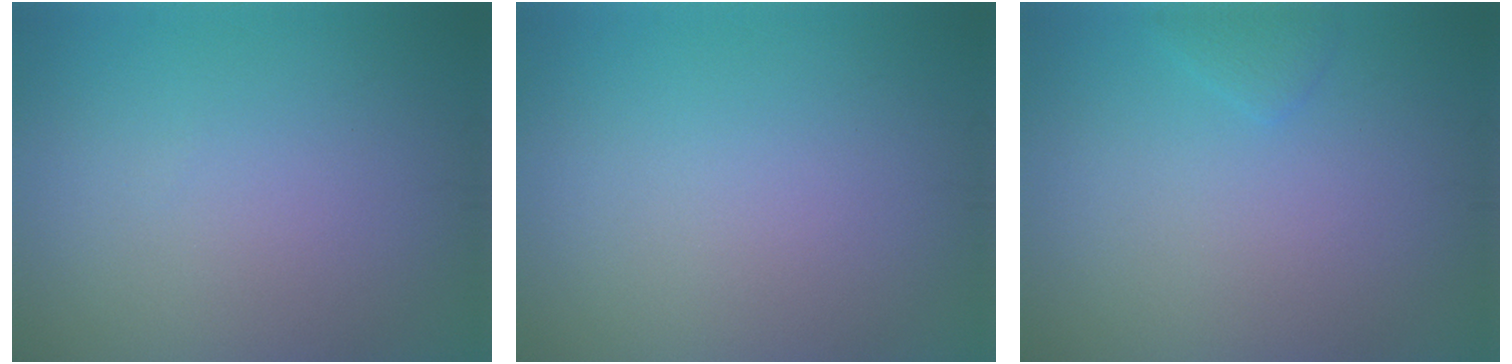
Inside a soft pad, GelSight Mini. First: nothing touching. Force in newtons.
{"total": 0.0}
{"total": 1.0, "press": 1.0, "slide": 0.2}